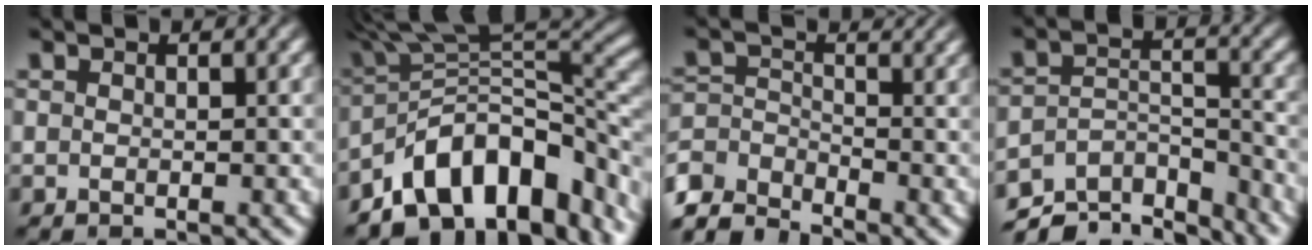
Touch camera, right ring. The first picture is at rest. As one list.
[{"total": 15.7, "force": [-4.8, 9.6, 11.4], "torque": [-0.200, -0.055, -0.051]}, {"total": 4.7, "force": [-2.9, 3.2, 1.8], "torque": [-0.048, -0.032, -0.045]}, {"total": 9.5, "force": [-7.2, 4.6, 4.1], "torque": [-0.072, -0.037, -0.106]}]